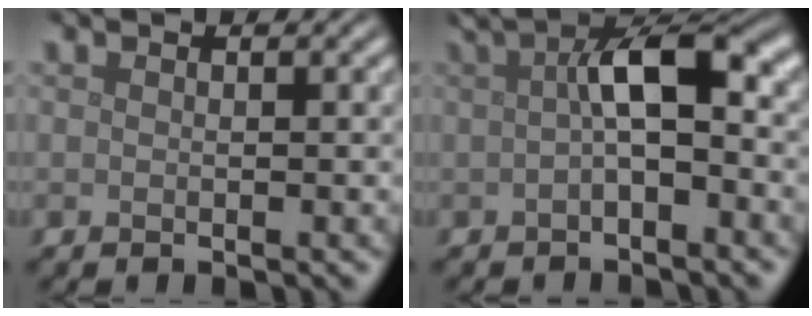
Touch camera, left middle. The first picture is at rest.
{"total": 5.4, "force": [0.6, 1.7, 5.1], "torque": [-0.075, 0.017, 0.002]}